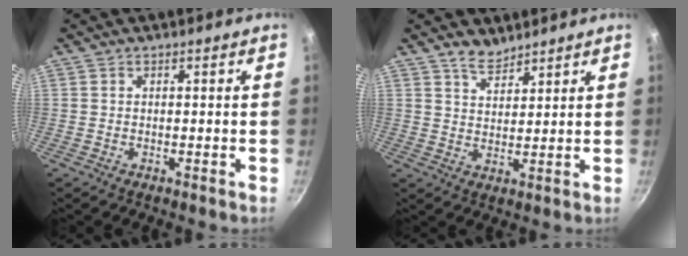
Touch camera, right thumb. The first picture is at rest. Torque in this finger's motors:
{"motor_torque": [-0.11, -0.27, -0.62, 0.04, -0.01]}